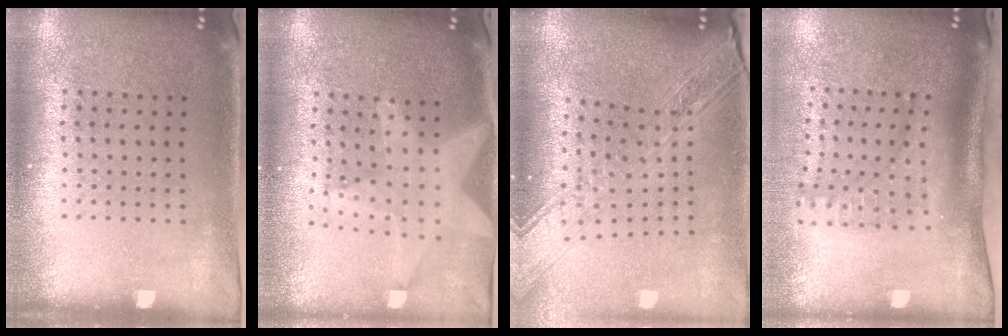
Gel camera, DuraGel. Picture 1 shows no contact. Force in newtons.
{"total": 1.8, "press": 1.6, "slide": 0.8}
{"total": 3.0, "press": 2.3, "slide": 1.9}
{"total": 2.2, "press": 1.5, "slide": 1.6}